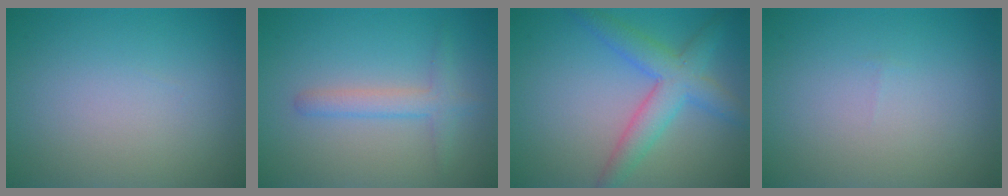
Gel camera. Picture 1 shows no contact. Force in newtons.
{"total": 2.3, "press": 2.3, "slide": 0.2}
{"total": 4.7, "press": 4.7, "slide": 0.2}
{"total": 0.0}